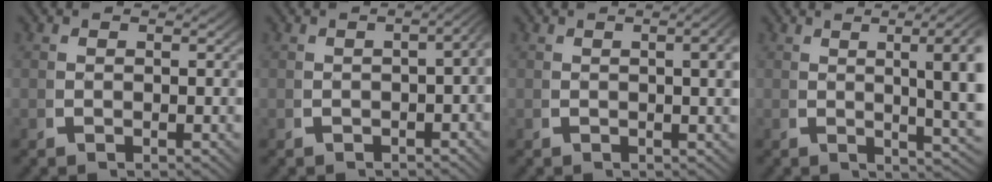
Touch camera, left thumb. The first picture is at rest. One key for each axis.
{"total": 4.2, "fx": -0.4, "fy": 2.3, "fz": 3.5, "tx": -0.032, "ty": 0.018, "tz": -0.013}
{"total": 3.6, "fx": 0.5, "fy": 1.4, "fz": 3.3, "tx": -0.030, "ty": 0.006, "tz": 0.005}
{"total": 9.4, "fx": 2.2, "fy": 4.3, "fz": 8.0, "tx": -0.087, "ty": 0.016, "tz": 0.022}